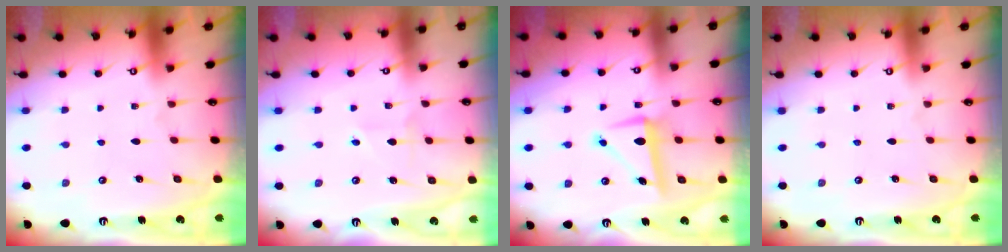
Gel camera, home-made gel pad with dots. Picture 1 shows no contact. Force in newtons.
{"total": 2.7, "press": 2.5, "slide": 0.9}
{"total": 8.3, "press": 8.2, "slide": 1.3}
{"total": 0.0}